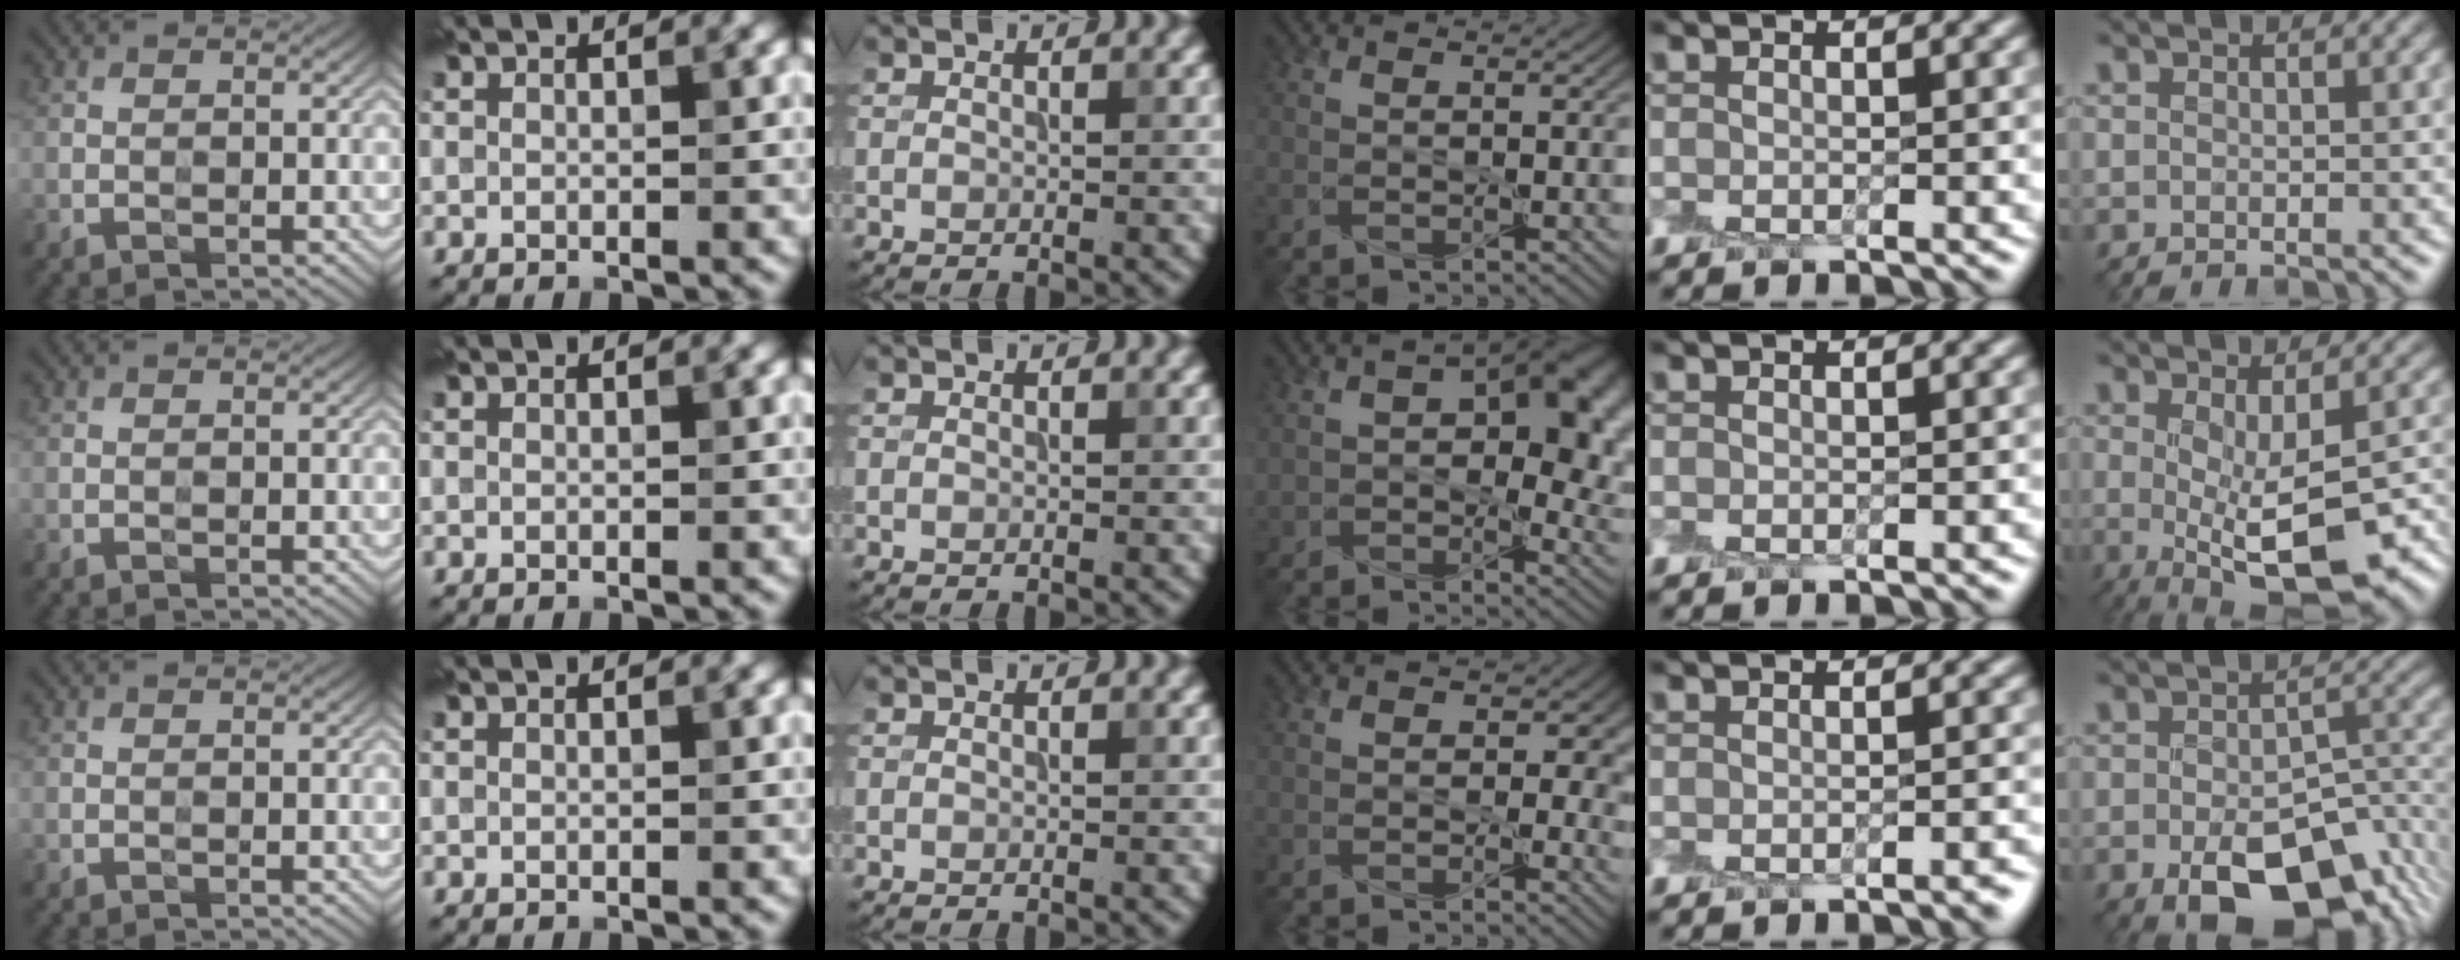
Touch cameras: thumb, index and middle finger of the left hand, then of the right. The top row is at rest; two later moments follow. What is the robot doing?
{"motion": "peel", "object": "cling film"}